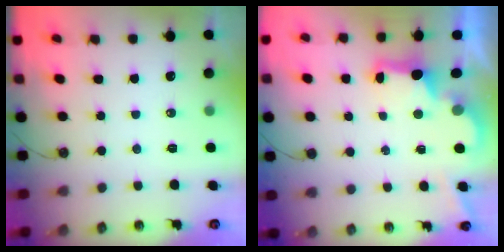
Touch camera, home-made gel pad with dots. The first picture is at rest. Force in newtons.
{"total": 2.9, "press": 2.7, "slide": 0.9}